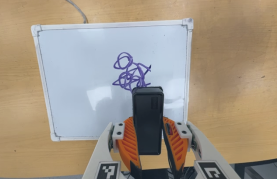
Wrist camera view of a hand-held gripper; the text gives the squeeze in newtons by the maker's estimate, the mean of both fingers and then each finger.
{"total": 6.6, "left": 5.1, "right": 8.1}